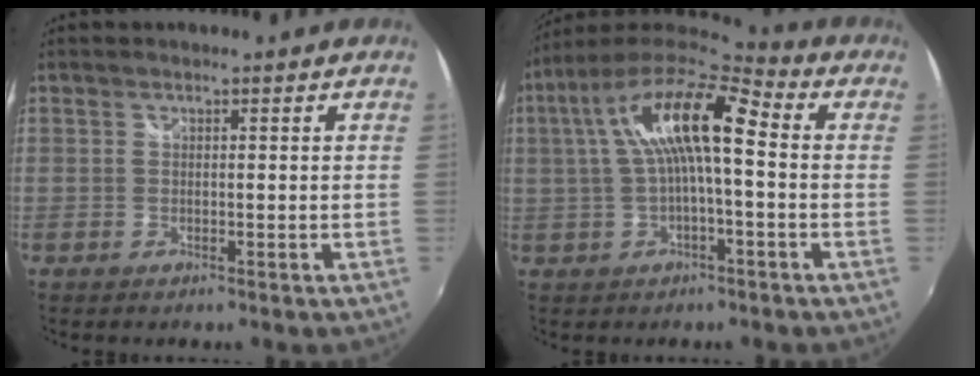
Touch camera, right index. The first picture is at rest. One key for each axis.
{"total": 15.1, "fx": 1.9, "fy": 4.2, "fz": 14.4, "tx": -0.265, "ty": 0.025, "tz": 0.026}